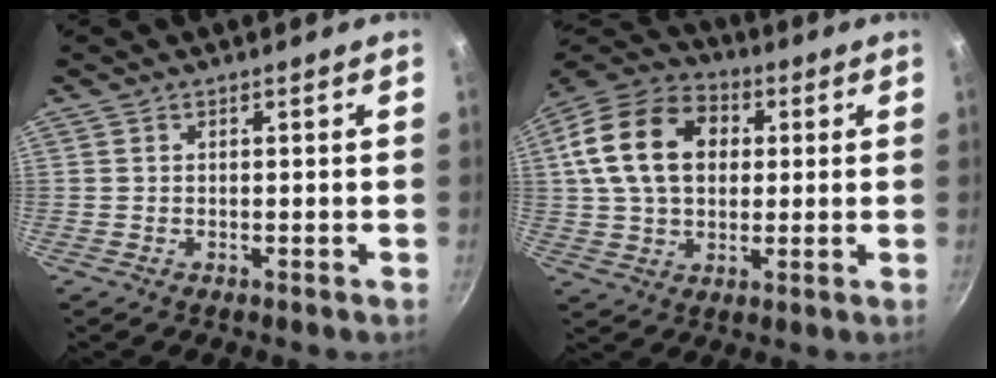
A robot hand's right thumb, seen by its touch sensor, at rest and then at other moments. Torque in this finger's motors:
{"motor_torque": [-0.32, 2.58, 1.59, 0.16, 0.56]}